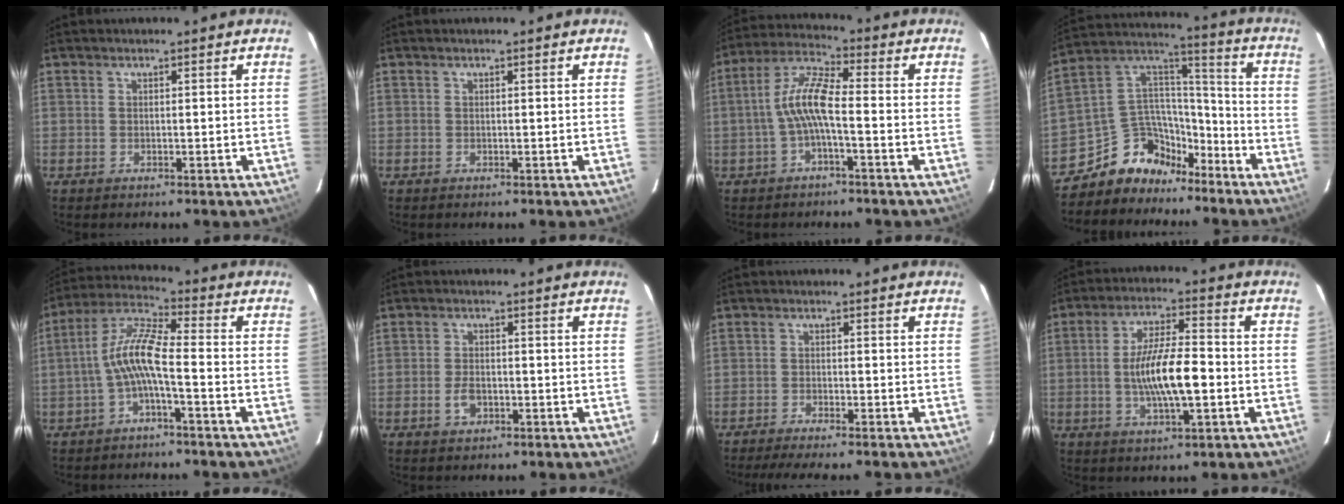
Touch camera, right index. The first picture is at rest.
{"total": 0.0}
{"total": 7.7, "force": [-1.7, 1.5, 7.4], "torque": [-0.167, 0.017, -0.032]}
{"total": 13.1, "force": [-9.5, 8.3, 3.6], "torque": [-0.084, 0.070, -0.161]}
{"total": 8.3, "force": [-2.5, 1.2, 7.9], "torque": [-0.182, 0.018, -0.047]}
{"total": 3.4, "force": [-1.4, 2.1, 2.3], "torque": [-0.047, 0.000, -0.023]}
{"total": 6.0, "force": [-5.3, -0.2, 2.9], "torque": [-0.064, -0.014, -0.084]}
{"total": 11.5, "force": [-1.9, 2.8, 11.0], "torque": [-0.204, -0.002, -0.032]}